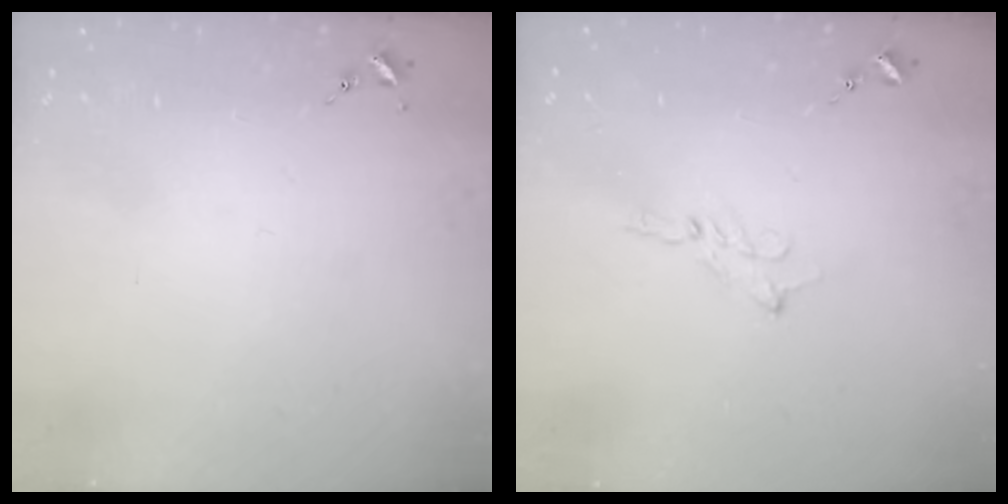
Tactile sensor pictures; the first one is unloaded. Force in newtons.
{"total": 2.0, "press": 2.0, "slide": 0.2}